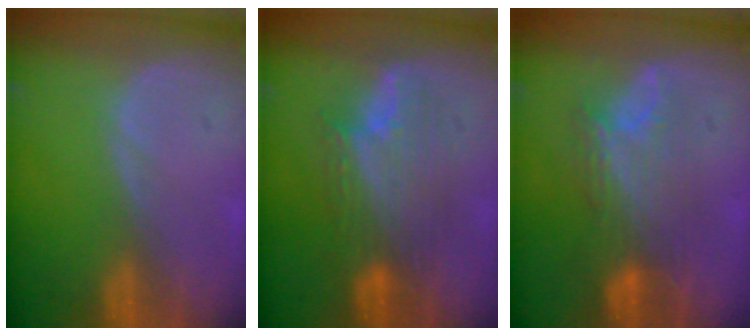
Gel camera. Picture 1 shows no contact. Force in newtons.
{"total": 7.7, "press": 7.6, "slide": 0.7}
{"total": 8.2, "press": 7.6, "slide": 3.1}